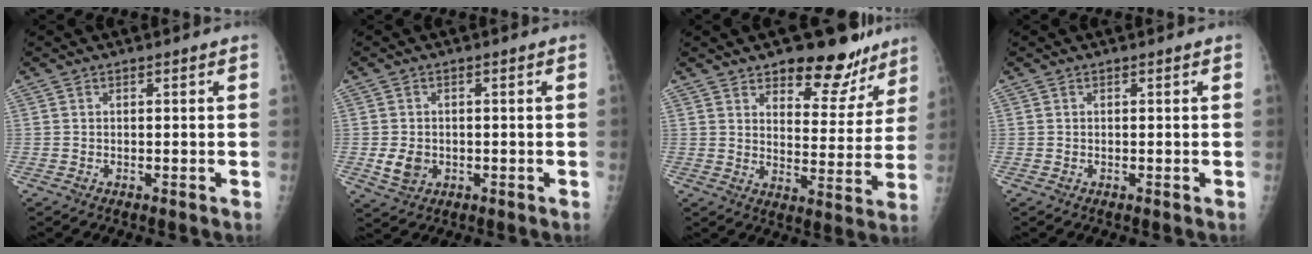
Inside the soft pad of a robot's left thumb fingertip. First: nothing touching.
{"total": 4.1, "force": [-0.6, 3.3, 2.3], "torque": [-0.033, -0.001, -0.003]}
{"total": 14.8, "force": [11.3, 7.0, 6.6], "torque": [-0.023, -0.076, 0.148]}
{"total": 0.0}